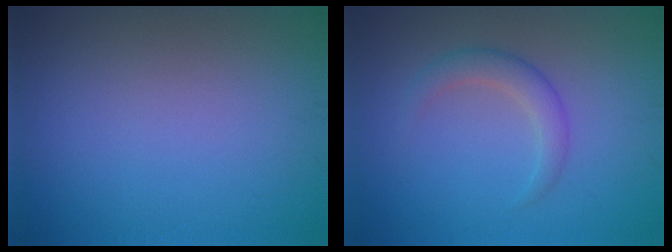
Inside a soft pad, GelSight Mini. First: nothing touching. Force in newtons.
{"total": 2.3, "press": 2.3, "slide": 0.2}